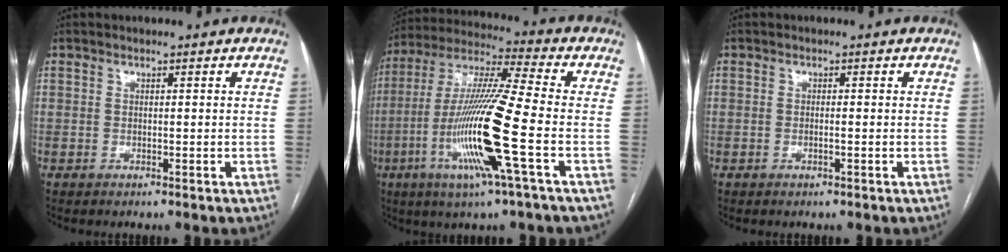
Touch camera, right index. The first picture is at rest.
{"total": 17.4, "force": [-5.1, -0.5, 16.6], "torque": [-0.335, -0.015, -0.106]}
{"total": 0.7, "force": [-0.2, 0.0, 0.7], "torque": [-0.014, 0.000, -0.003]}